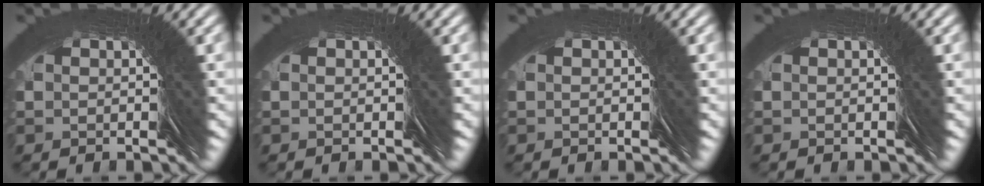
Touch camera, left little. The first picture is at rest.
{"total": 0.0}
{"total": 0.0}
{"total": 0.0}